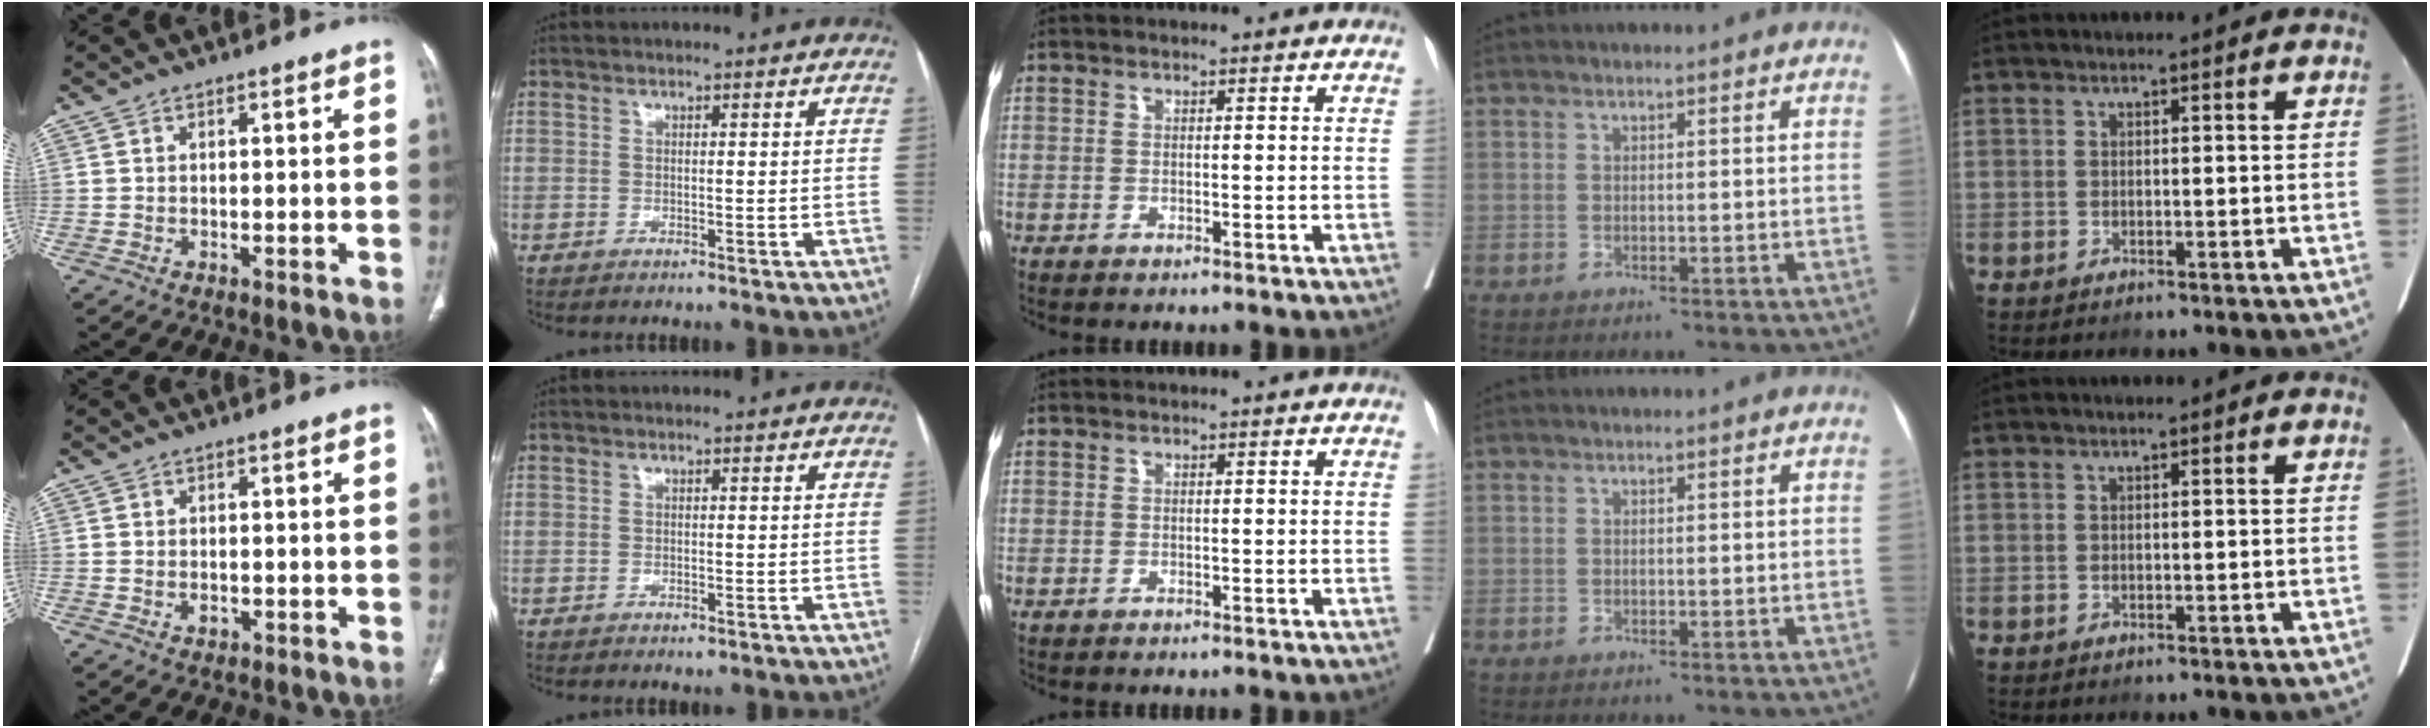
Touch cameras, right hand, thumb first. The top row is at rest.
{"thumb": {"total": 1.5, "force": [-0.4, 1.2, 0.9], "torque": [-0.012, 0.002, -0.003]}, "index": {"total": 0.7, "force": [-0.4, 0.3, 0.4], "torque": [-0.003, 0.000, -0.003]}}